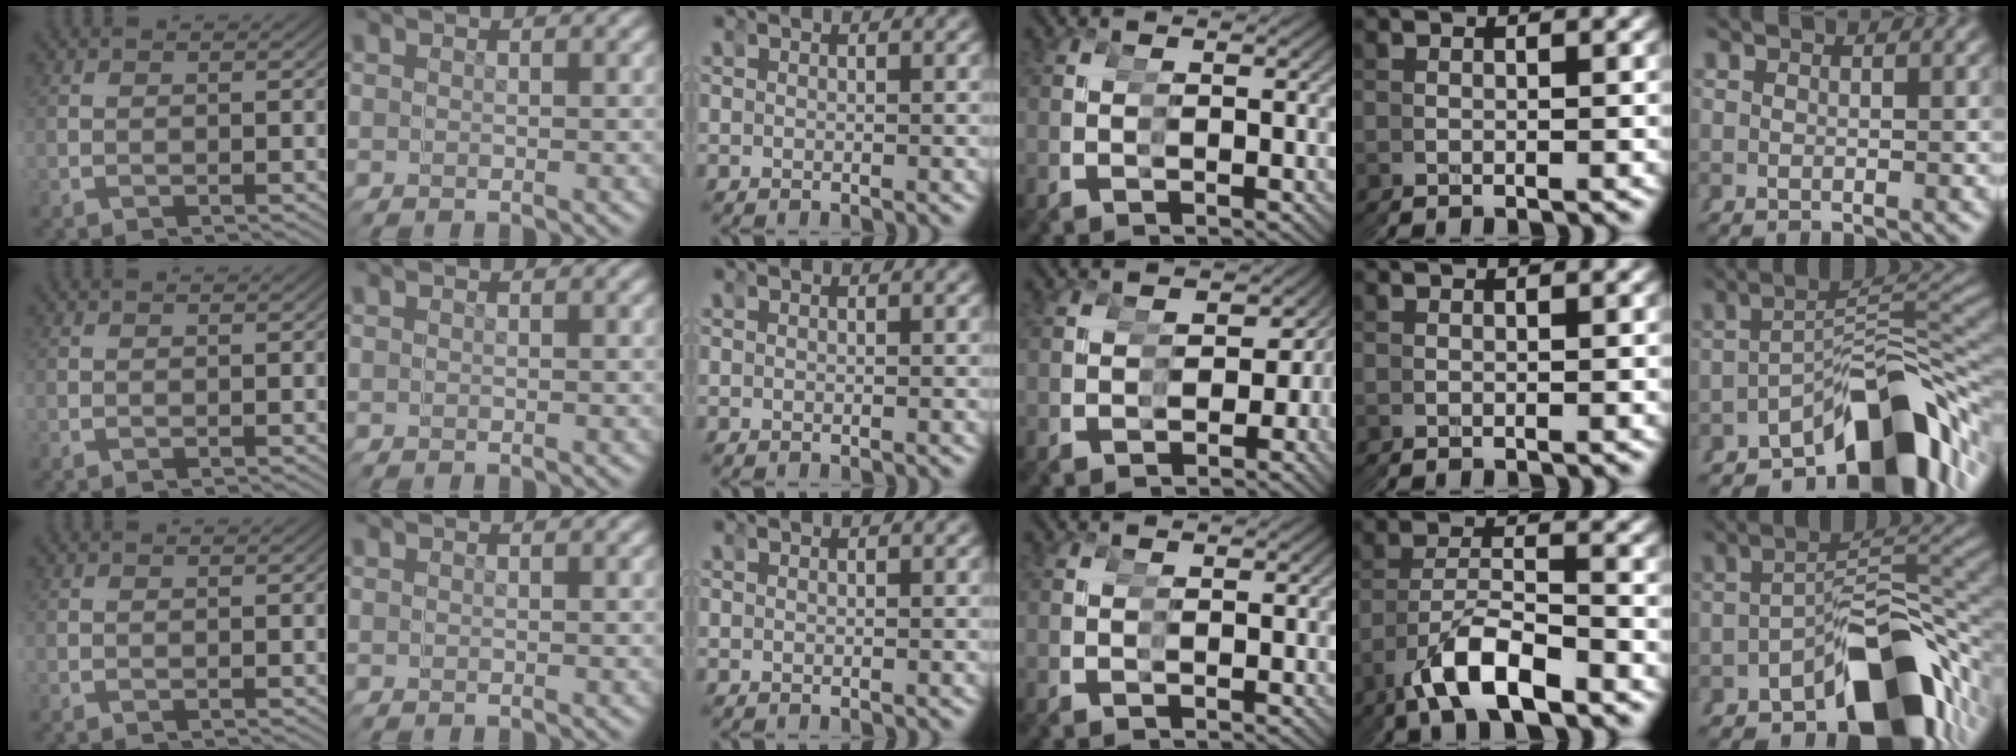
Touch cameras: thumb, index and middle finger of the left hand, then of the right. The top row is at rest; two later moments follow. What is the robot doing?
{"motion": "grasp_and_lifting", "object": "tape"}